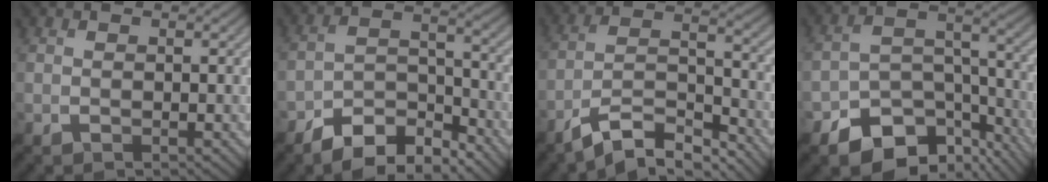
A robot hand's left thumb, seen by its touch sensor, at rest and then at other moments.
{"total": 9.0, "force": [-7.2, 3.4, 4.3], "torque": [-0.062, 0.003, -0.141]}
{"total": 10.3, "force": [-8.2, 2.5, 5.8], "torque": [-0.104, 0.007, -0.153]}
{"total": 13.0, "force": [-8.9, 7.3, 6.0], "torque": [-0.109, -0.029, -0.143]}